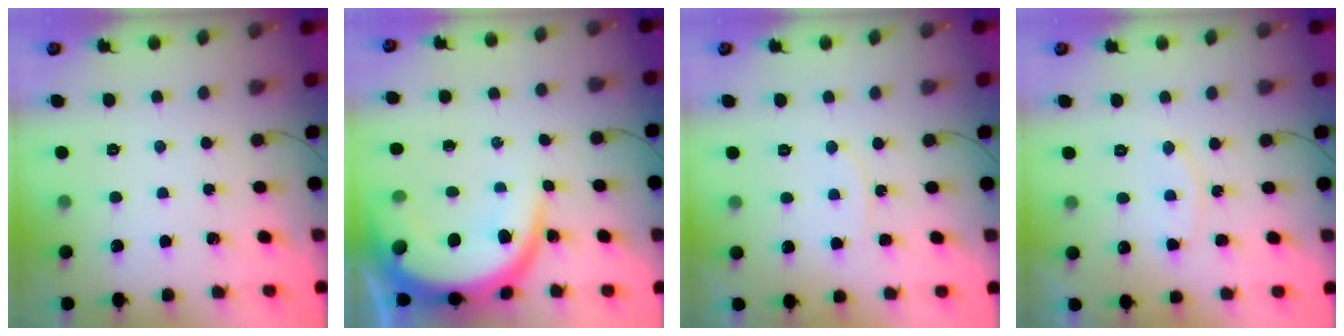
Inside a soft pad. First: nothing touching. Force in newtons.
{"total": 15.1, "press": 15.0, "slide": 1.6}
{"total": 7.7, "press": 7.6, "slide": 0.9}
{"total": 7.9, "press": 7.9, "slide": 0.1}